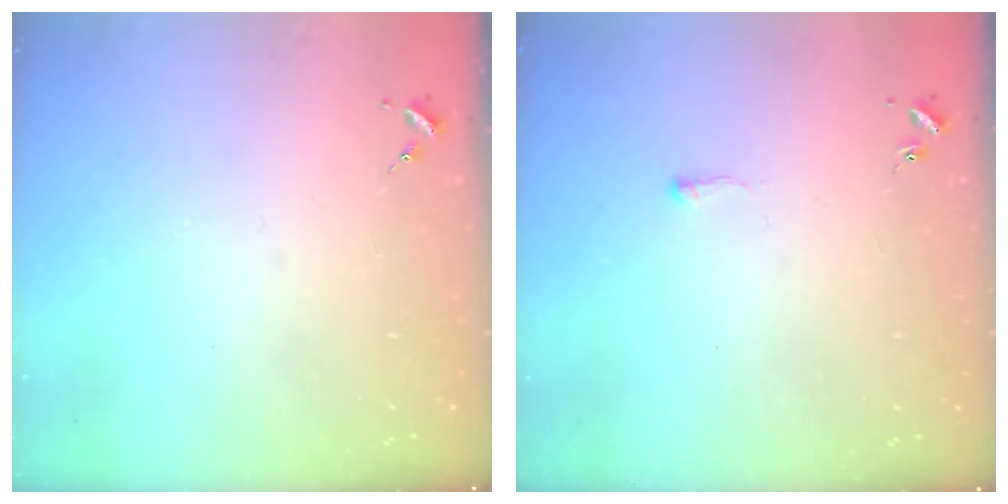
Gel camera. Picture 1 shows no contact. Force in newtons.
{"total": 1.9, "press": 1.8, "slide": 0.3}